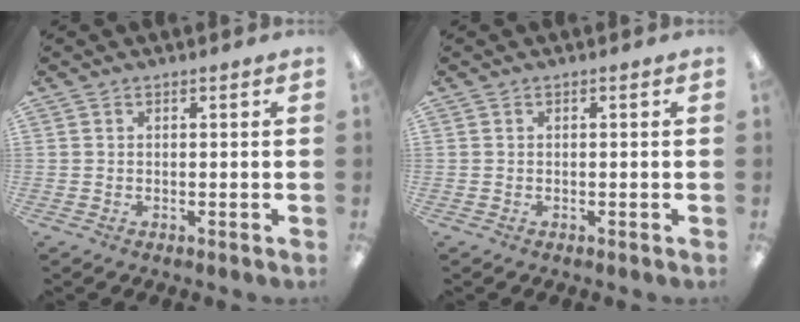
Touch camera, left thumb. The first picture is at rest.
{"total": 0.0}